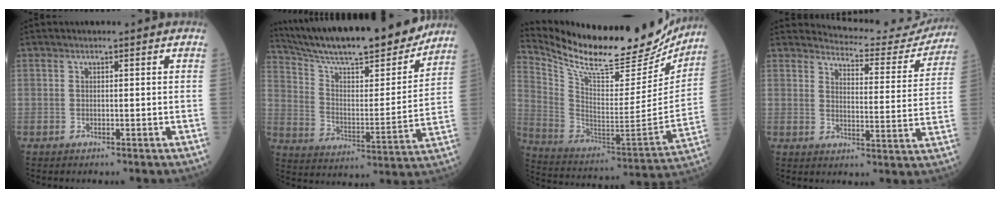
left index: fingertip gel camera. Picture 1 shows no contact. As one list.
[{"total": 22.9, "force": [20.2, 2.6, 10.5], "torque": [-0.179, -0.018, 0.305]}, {"total": 25.6, "force": [22.7, 5.8, 10.2], "torque": [-0.191, -0.047, 0.342]}, {"total": 13.1, "force": [12.9, 1.8, 0.5], "torque": [0.007, -0.051, 0.141]}]